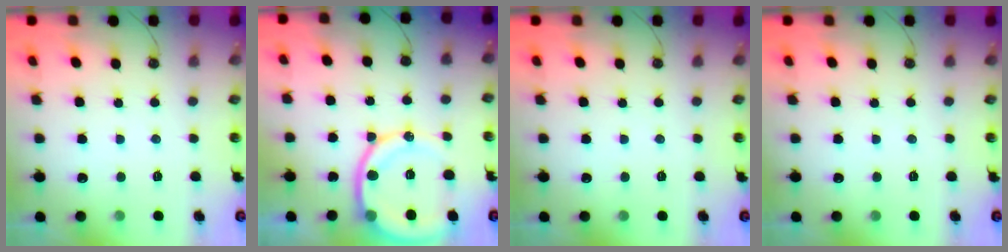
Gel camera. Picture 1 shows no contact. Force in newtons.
{"total": 14.6, "press": 14.4, "slide": 2.0}
{"total": 0.0}
{"total": 0.0}